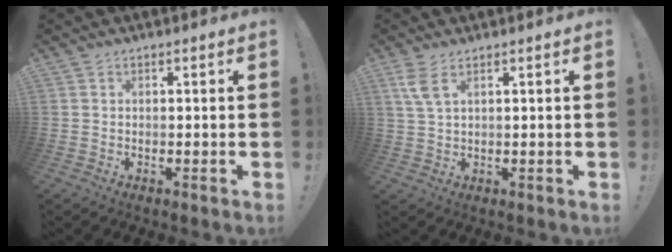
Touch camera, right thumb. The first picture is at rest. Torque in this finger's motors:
{"motor_torque": [-0.50, 0.71, 0.55, 0.35, 0.00]}